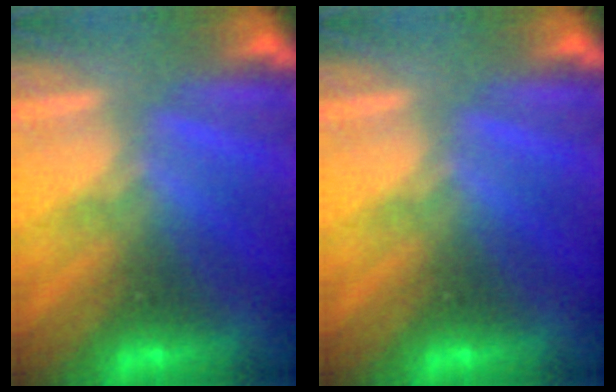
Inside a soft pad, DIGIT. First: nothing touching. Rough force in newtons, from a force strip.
{"total": 0.0}